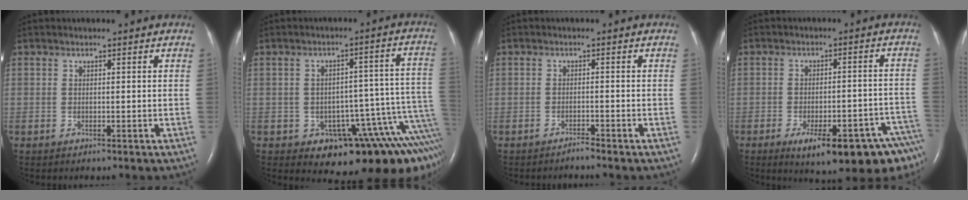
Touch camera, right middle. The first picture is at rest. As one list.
[{"total": 14.1, "force": [-7.8, 4.8, 10.7], "torque": [-0.055, 0.056, -0.093]}, {"total": 1.1, "force": [-1.1, -0.1, 0.2], "torque": [-0.004, -0.001, -0.017]}, {"total": 16.6, "force": [-11.3, 3.5, 11.7], "torque": [-0.092, 0.020, -0.146]}]